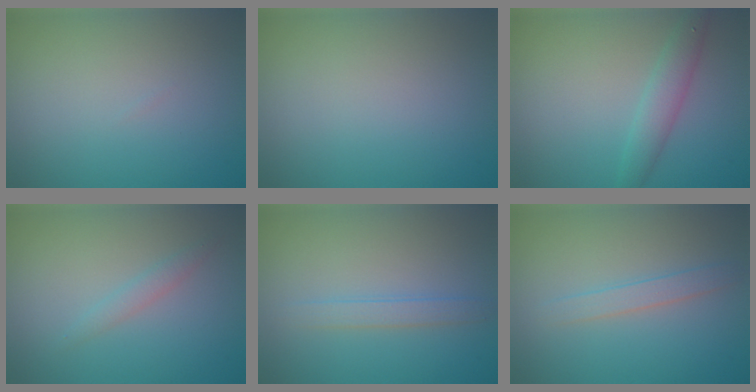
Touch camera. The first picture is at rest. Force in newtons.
{"total": 0.0}
{"total": 2.5, "press": 2.5, "slide": 0.2}
{"total": 1.2, "press": 1.2, "slide": 0.1}
{"total": 1.8, "press": 1.8, "slide": 0.0}
{"total": 1.6, "press": 1.6, "slide": 0.1}